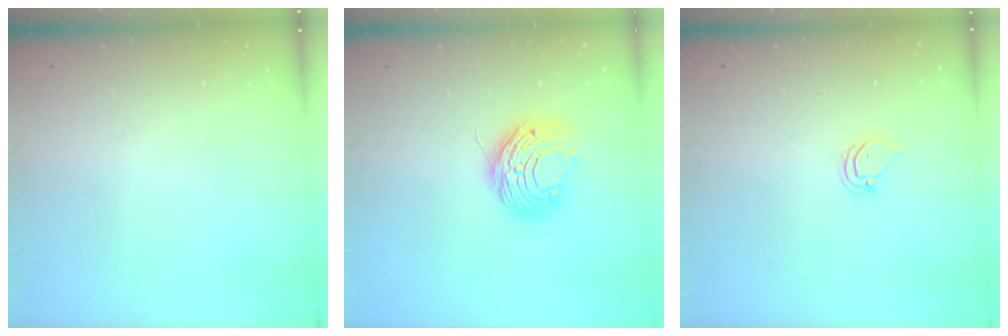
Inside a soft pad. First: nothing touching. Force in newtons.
{"total": 8.8, "press": 8.8, "slide": 0.3}
{"total": 3.6, "press": 3.6, "slide": 0.2}